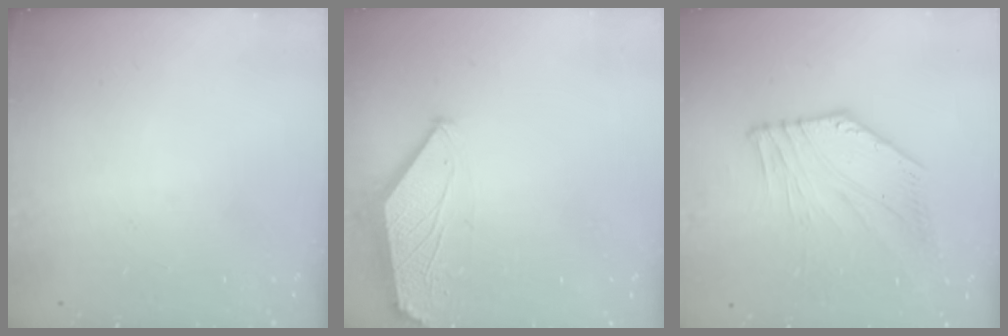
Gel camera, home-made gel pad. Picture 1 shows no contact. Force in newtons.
{"total": 1.6, "press": 1.6, "slide": 0.4}
{"total": 5.7, "press": 5.5, "slide": 1.2}